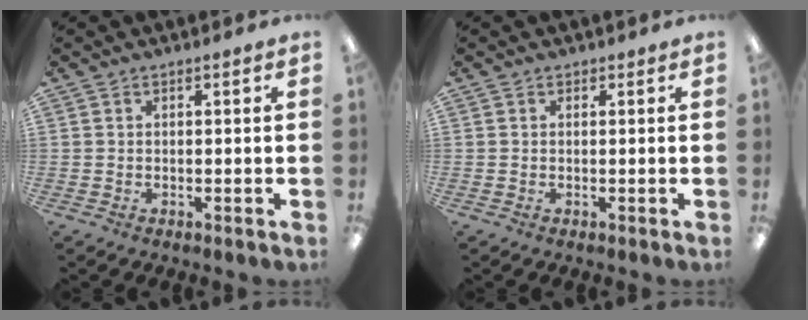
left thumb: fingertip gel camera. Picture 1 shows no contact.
{"total": 0.0}